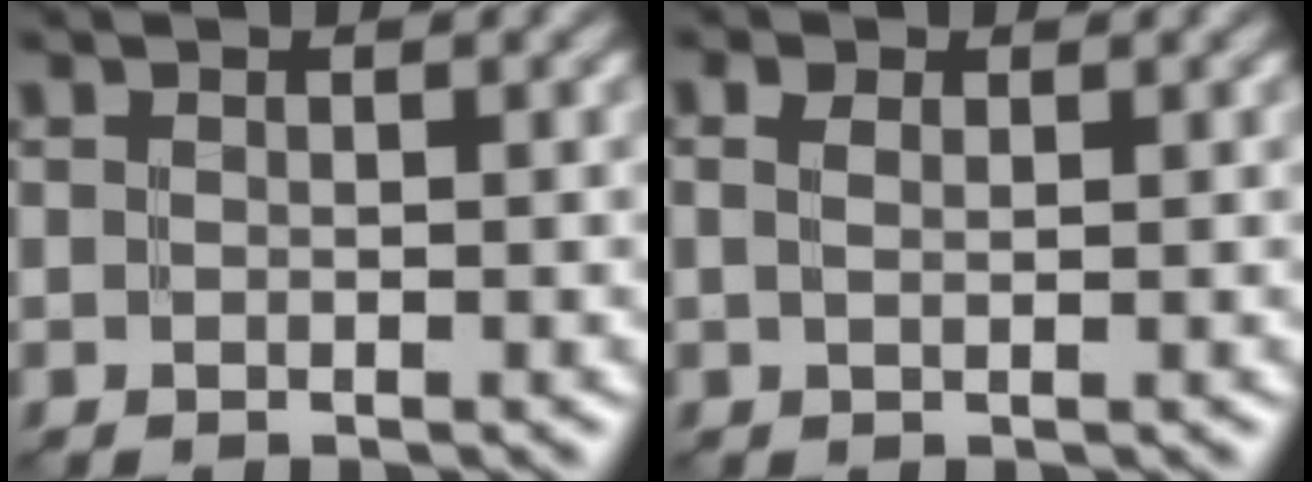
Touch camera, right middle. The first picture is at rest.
{"total": 1.7, "force": [1.0, 0.9, 1.1], "torque": [-0.020, 0.005, 0.006]}